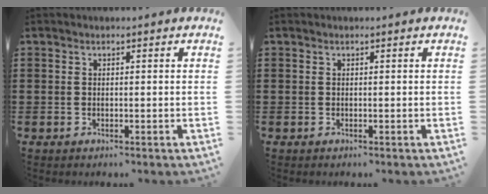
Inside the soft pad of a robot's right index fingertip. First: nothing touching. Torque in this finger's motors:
{"motor_torque": [-0.12, 0.47, 0.00, 0.00]}